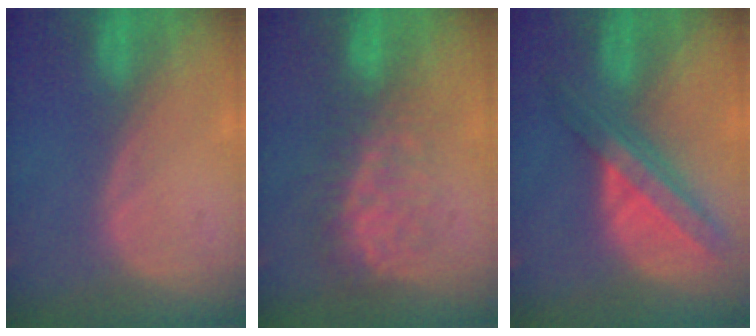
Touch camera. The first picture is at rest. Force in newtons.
{"total": 8.0, "press": 7.2, "slide": 3.5}
{"total": 8.3, "press": 7.1, "slide": 4.4}